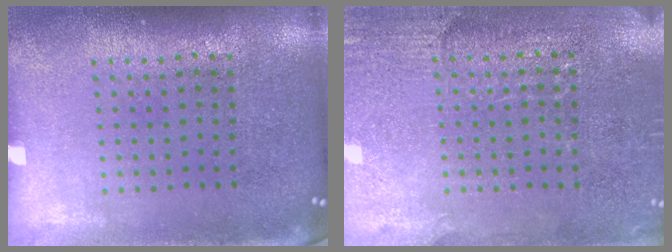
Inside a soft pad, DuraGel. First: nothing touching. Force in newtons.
{"total": 2.8, "press": 2.7, "slide": 0.8}